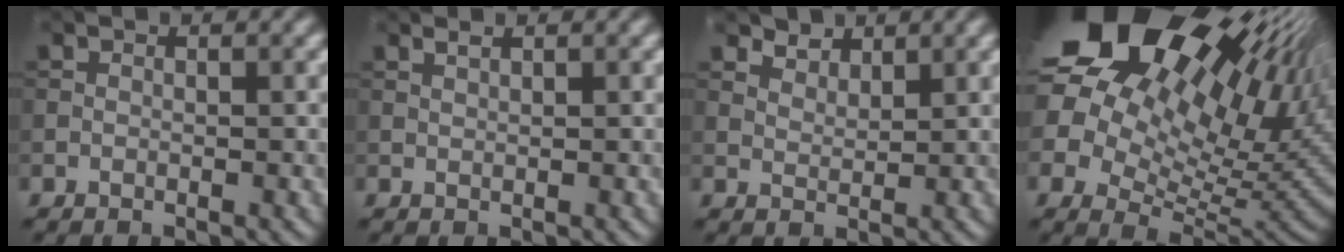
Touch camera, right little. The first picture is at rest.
{"total": 0.5, "force": [0.5, 0.0, 0.3], "torque": [-0.005, 0.001, 0.011]}
{"total": 2.2, "force": [2.0, 0.8, 0.6], "torque": [-0.014, -0.001, 0.039]}
{"total": 22.4, "force": [10.9, 13.5, 14.2], "torque": [-0.273, 0.059, 0.194]}